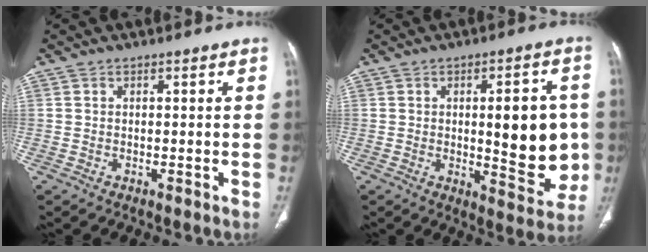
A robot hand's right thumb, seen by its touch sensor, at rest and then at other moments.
{"total": 15.3, "force": [0.2, 6.1, 14.0], "torque": [-0.140, -0.011, 0.013]}